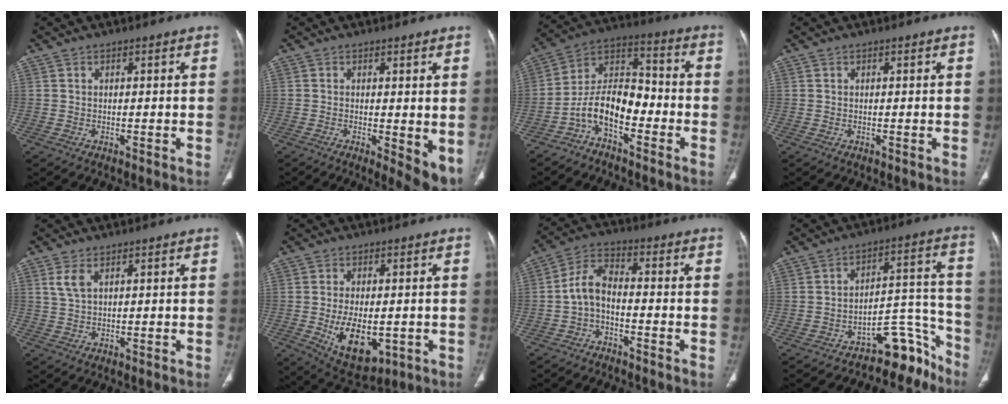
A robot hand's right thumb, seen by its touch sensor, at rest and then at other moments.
{"total": 6.4, "force": [-0.5, 2.4, 6.0], "torque": [-0.076, -0.017, -0.005]}
{"total": 11.2, "force": [-4.9, 6.0, 8.1], "torque": [-0.136, 0.073, -0.099]}
{"total": 0.0}
{"total": 2.8, "force": [1.4, 1.3, 2.1], "torque": [-0.048, 0.003, 0.036]}
{"total": 11.4, "force": [-2.3, 6.4, 9.2], "torque": [-0.133, -0.010, -0.018]}
{"total": 6.2, "force": [-2.1, 3.4, 4.8], "torque": [-0.091, 0.034, -0.052]}
{"total": 11.5, "force": [-9.4, 5.1, 4.2], "torque": [0.000, 0.139, -0.138]}